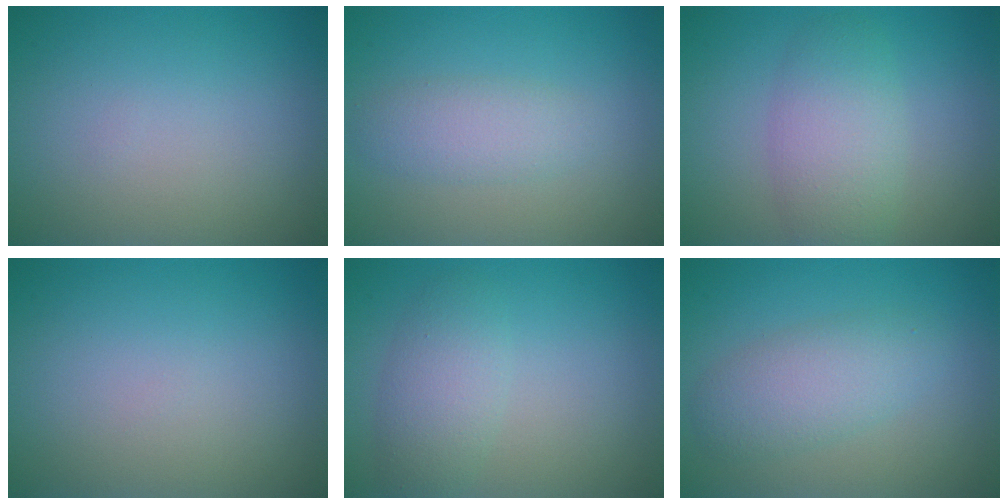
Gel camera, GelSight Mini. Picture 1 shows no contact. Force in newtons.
{"total": 2.5, "press": 2.5, "slide": 0.0}
{"total": 4.4, "press": 4.4, "slide": 0.2}
{"total": 0.0}
{"total": 2.9, "press": 2.9, "slide": 0.0}
{"total": 3.6, "press": 3.6, "slide": 0.2}